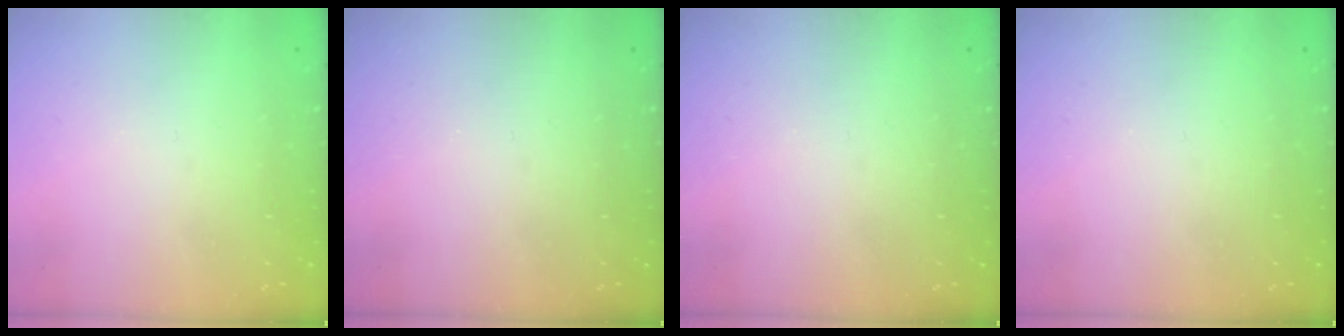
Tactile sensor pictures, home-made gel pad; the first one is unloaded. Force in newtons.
{"total": 0.0}
{"total": 0.0}
{"total": 0.0}